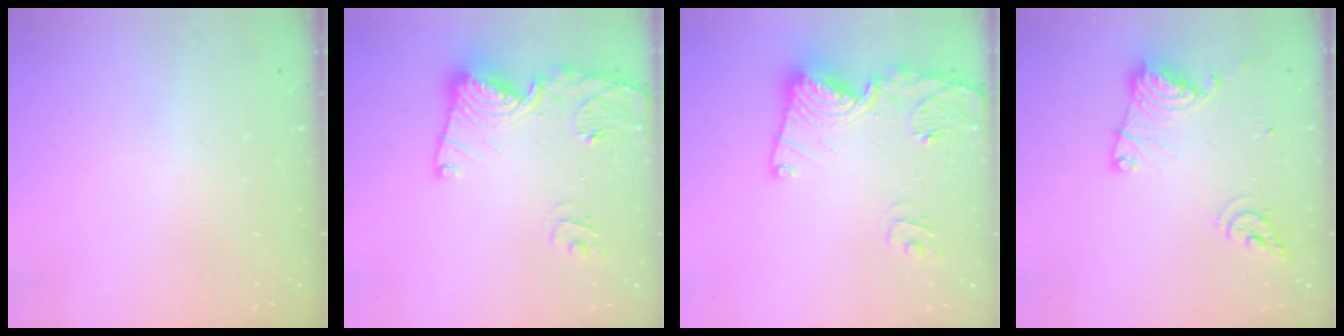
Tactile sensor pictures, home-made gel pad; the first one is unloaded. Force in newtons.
{"total": 16.2, "press": 16.2, "slide": 1.6}
{"total": 16.2, "press": 16.2, "slide": 1.6}
{"total": 13.6, "press": 13.5, "slide": 1.5}